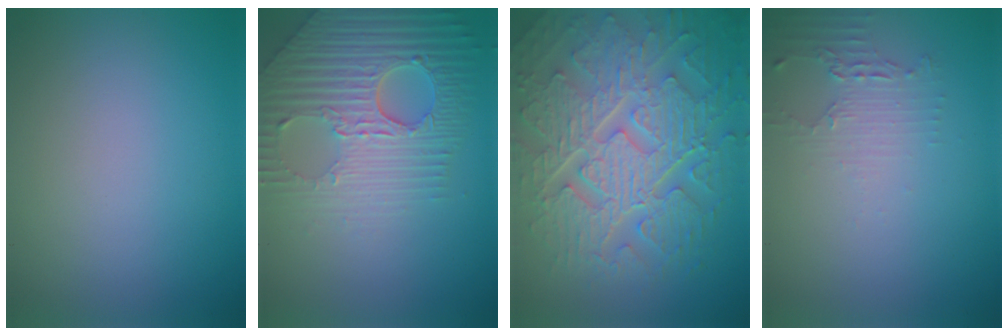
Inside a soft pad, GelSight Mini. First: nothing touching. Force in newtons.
{"total": 8.3, "press": 5.8, "slide": 6.0}
{"total": 10.6, "press": 7.0, "slide": 7.9}
{"total": 2.2, "press": 1.6, "slide": 1.5}